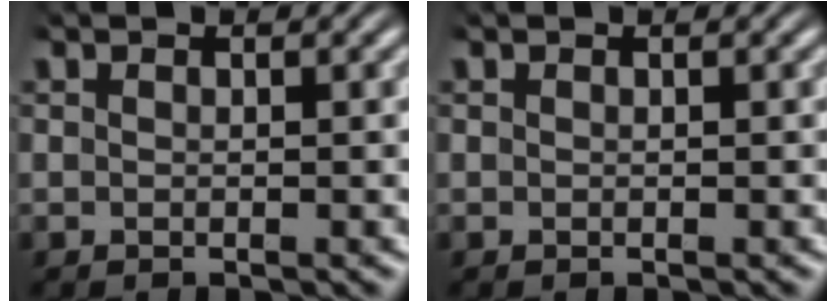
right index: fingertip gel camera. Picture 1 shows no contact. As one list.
[{"total": 0.0}]